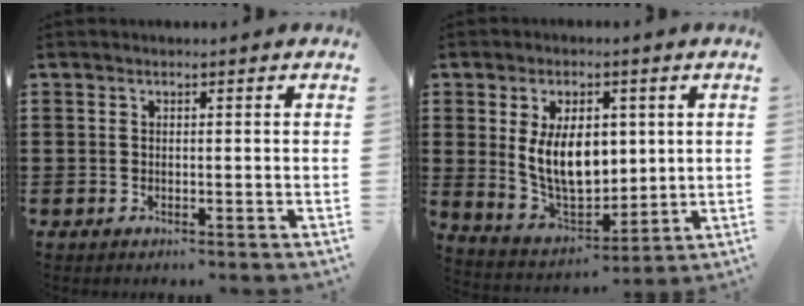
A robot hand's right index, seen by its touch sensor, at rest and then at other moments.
{"total": 10.1, "force": [1.7, 6.1, 7.9], "torque": [-0.163, 0.005, 0.028]}